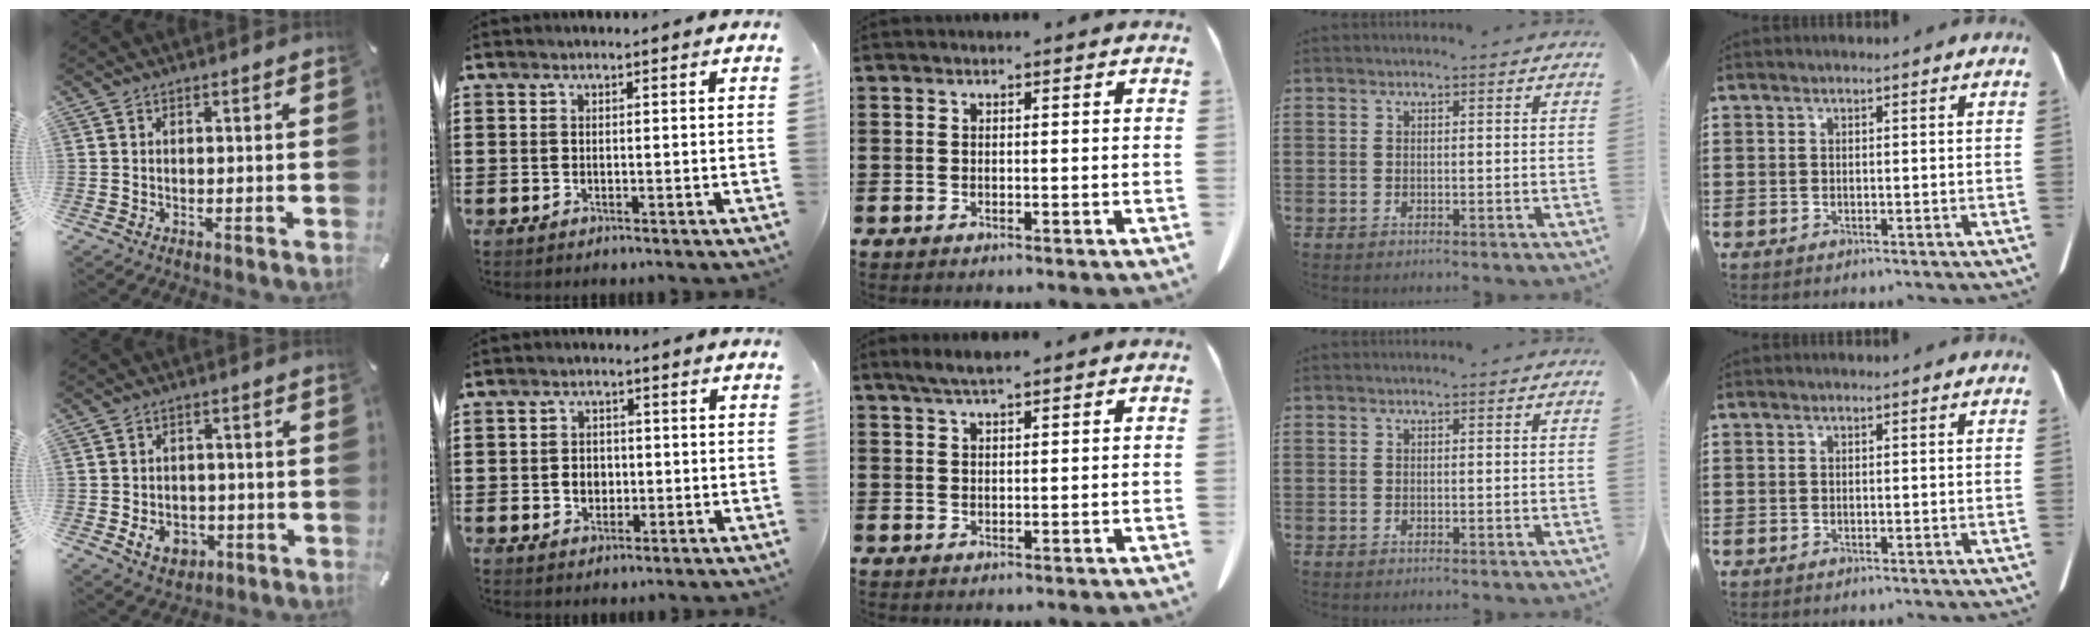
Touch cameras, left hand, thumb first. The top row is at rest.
{"thumb": {"total": 6.3, "force": [-2.1, 5.1, 3.2], "torque": [-0.055, 0.003, -0.040]}, "index": {"total": 3.0, "force": [-0.3, 2.4, 1.7], "torque": [-0.032, 0.002, -0.010]}, "middle": {"total": 2.7, "force": [2.1, 0.3, 1.7], "torque": [-0.037, 0.000, 0.038]}}